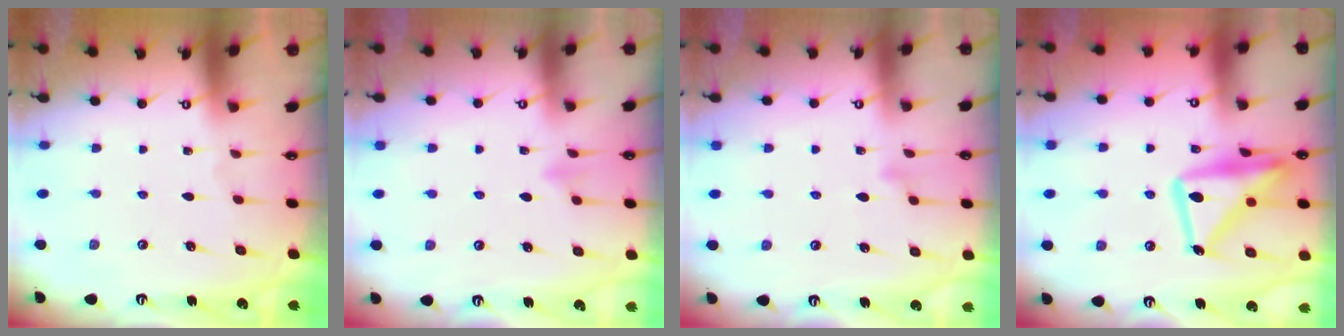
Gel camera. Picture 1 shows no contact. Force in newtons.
{"total": 4.0, "press": 3.9, "slide": 0.4}
{"total": 8.6, "press": 8.6, "slide": 0.9}
{"total": 18.0, "press": 17.9, "slide": 1.6}